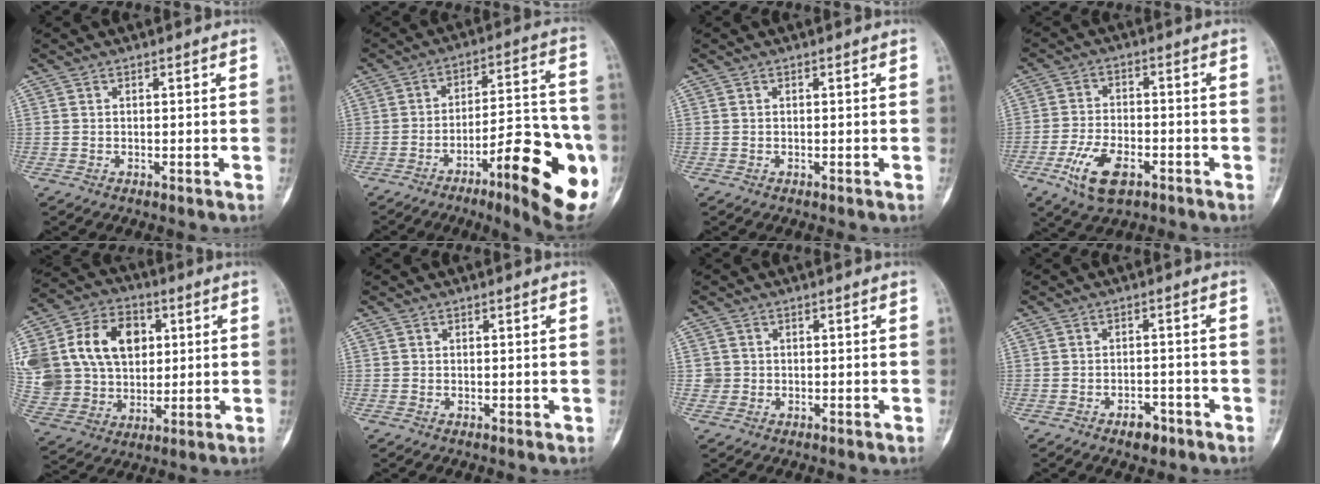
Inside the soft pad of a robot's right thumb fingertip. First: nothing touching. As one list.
[{"total": 21.1, "force": [-8.5, 5.3, 18.6], "torque": [-0.227, 0.038, -0.116]}, {"total": 0.0}, {"total": 9.5, "force": [-4.7, 4.7, 6.8], "torque": [-0.133, 0.014, -0.084]}, {"total": 27.8, "force": [6.5, 21.1, 16.9], "torque": [-0.367, 0.052, 0.137]}, {"total": 0.0}, {"total": 1.7, "force": [0.0, 1.7, 0.1], "torque": [0.009, 0.007, 0.000]}, {"total": 3.6, "force": [-2.4, 1.9, 2.0], "torque": [-0.022, 0.016, -0.035]}]